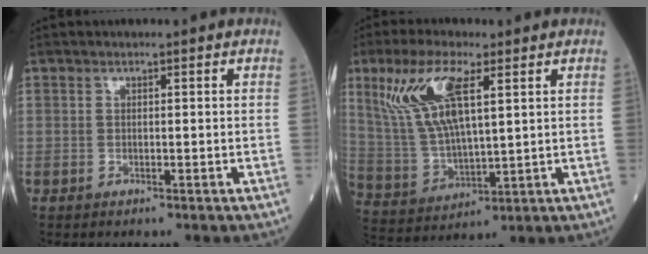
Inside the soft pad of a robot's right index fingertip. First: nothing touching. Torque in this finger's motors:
{"motor_torque": [1.11, 1.03, 0.29, 0.21]}